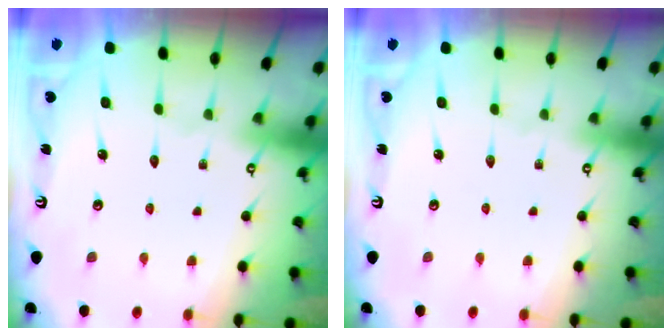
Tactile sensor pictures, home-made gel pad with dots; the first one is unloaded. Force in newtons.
{"total": 0.0}